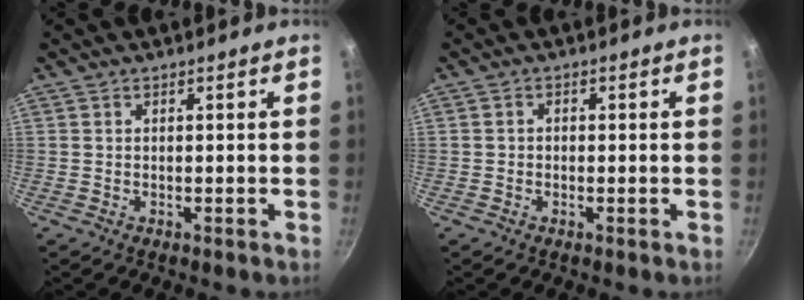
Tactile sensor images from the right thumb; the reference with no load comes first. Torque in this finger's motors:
{"motor_torque": [-0.05, -0.64, -0.50, 0.24, -0.03]}